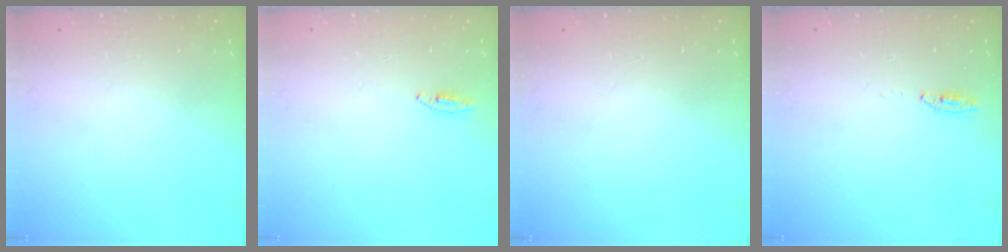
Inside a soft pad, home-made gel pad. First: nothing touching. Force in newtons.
{"total": 2.7, "press": 2.5, "slide": 1.0}
{"total": 1.0, "press": 0.0, "slide": 1.0}
{"total": 3.0, "press": 2.8, "slide": 1.2}